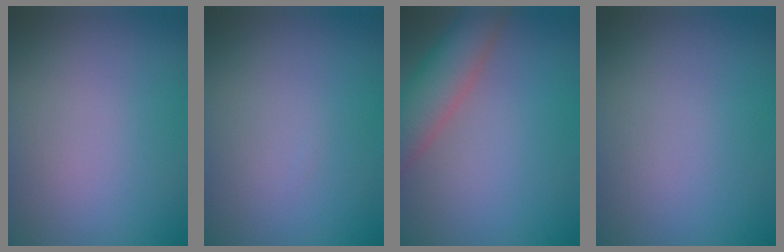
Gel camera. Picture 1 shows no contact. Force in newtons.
{"total": 0.0}
{"total": 6.1, "press": 6.1, "slide": 0.5}
{"total": 0.0}